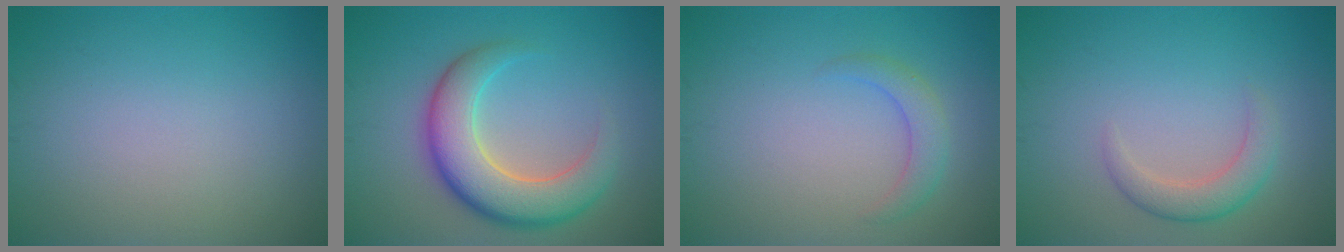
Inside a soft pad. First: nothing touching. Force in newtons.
{"total": 7.3, "press": 7.2, "slide": 0.6}
{"total": 2.0, "press": 2.0, "slide": 0.1}
{"total": 2.6, "press": 2.6, "slide": 0.1}